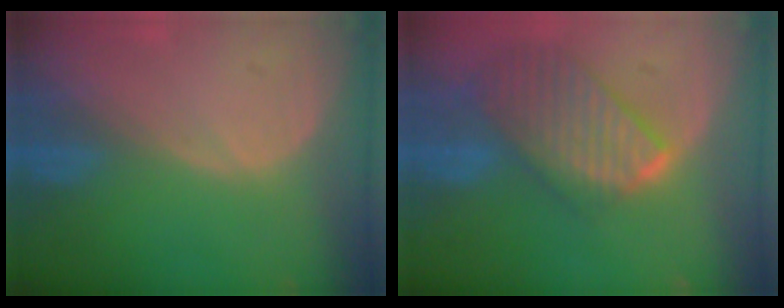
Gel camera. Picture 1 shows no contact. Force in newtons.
{"total": 9.8, "press": 8.4, "slide": 5.0}